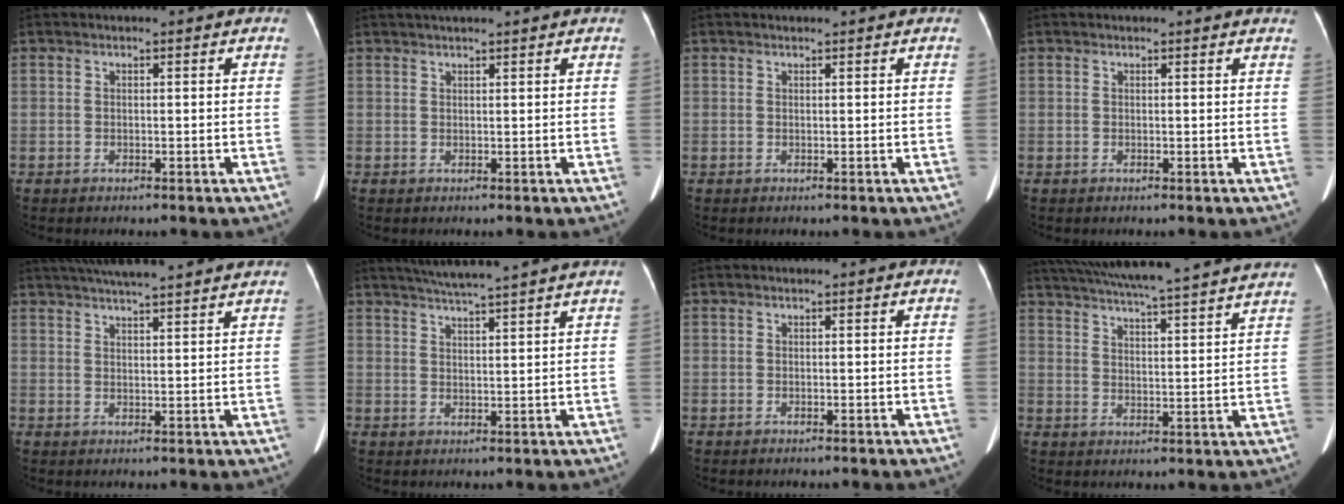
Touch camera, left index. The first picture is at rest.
{"total": 4.9, "force": [4.2, -0.2, 2.4], "torque": [-0.034, 0.036, 0.063]}
{"total": 0.6, "force": [0.6, -0.1, 0.2], "torque": [-0.005, 0.004, 0.014]}
{"total": 2.9, "force": [2.8, 0.3, 0.9], "torque": [-0.011, 0.007, 0.017]}
{"total": 15.3, "force": [13.5, 0.7, 7.1], "torque": [-0.122, 0.041, 0.184]}
{"total": 10.2, "force": [8.9, -1.3, 4.8], "torque": [-0.079, 0.019, 0.121]}
{"total": 0.0}
{"total": 26.6, "force": [23.9, 0.8, 11.5], "torque": [-0.197, 0.001, 0.317]}